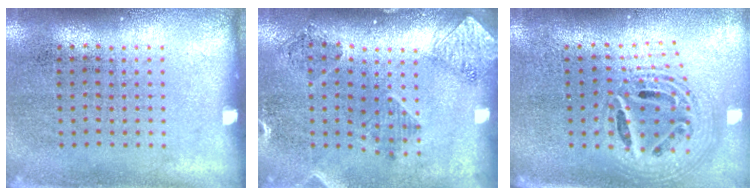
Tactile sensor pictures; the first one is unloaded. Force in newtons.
{"total": 1.7, "press": 1.6, "slide": 0.7}
{"total": 2.4, "press": 1.8, "slide": 1.6}